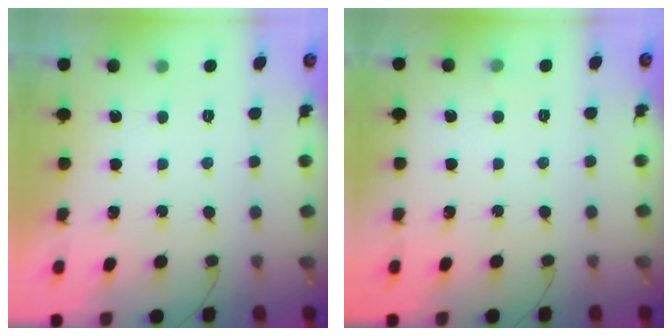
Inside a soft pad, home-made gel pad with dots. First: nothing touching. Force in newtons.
{"total": 2.8, "press": 2.5, "slide": 1.1}